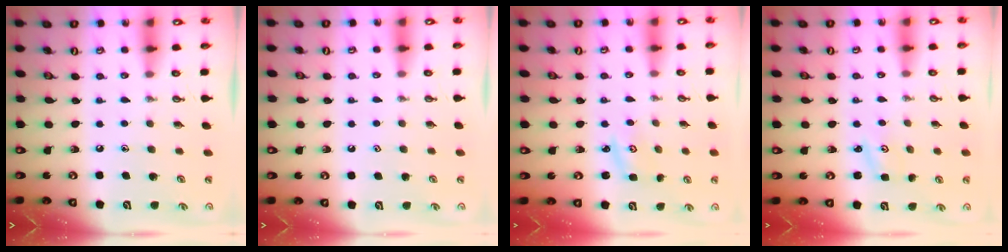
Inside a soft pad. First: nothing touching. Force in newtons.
{"total": 0.8, "press": 0.2, "slide": 0.7}
{"total": 3.0, "press": 2.9, "slide": 0.4}
{"total": 2.2, "press": 2.2, "slide": 0.3}